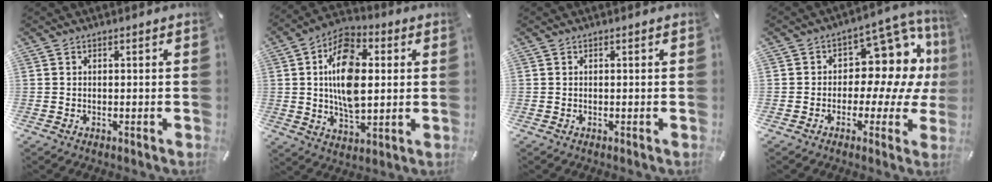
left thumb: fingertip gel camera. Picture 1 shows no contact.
{"total": 14.9, "force": [1.7, 9.1, 11.7], "torque": [-0.218, 0.002, 0.026]}
{"total": 0.0}
{"total": 12.1, "force": [3.8, 8.1, 8.1], "torque": [-0.105, -0.042, 0.066]}